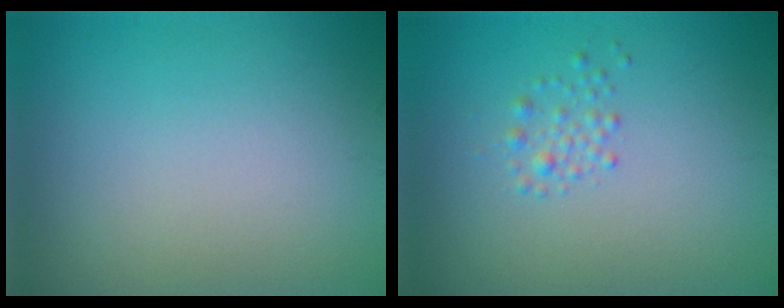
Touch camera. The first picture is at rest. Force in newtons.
{"total": 1.2, "press": 1.2, "slide": 0.0}